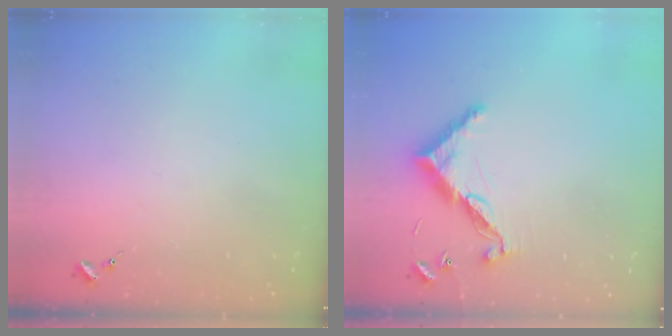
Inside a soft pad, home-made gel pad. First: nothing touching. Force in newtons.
{"total": 10.9, "press": 10.9, "slide": 0.4}